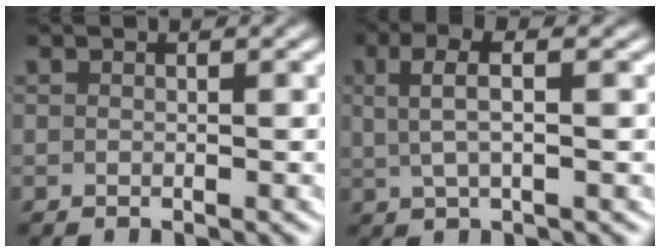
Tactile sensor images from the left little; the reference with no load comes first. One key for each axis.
{"total": 3.4, "fx": 1.2, "fy": 0.7, "fz": 3.1, "tx": -0.054, "ty": 0.012, "tz": 0.020}